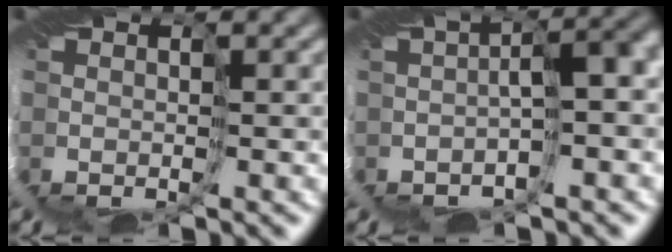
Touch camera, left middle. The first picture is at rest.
{"total": 4.2, "force": [-1.4, 0.7, 3.8], "torque": [-0.051, 0.011, -0.021]}